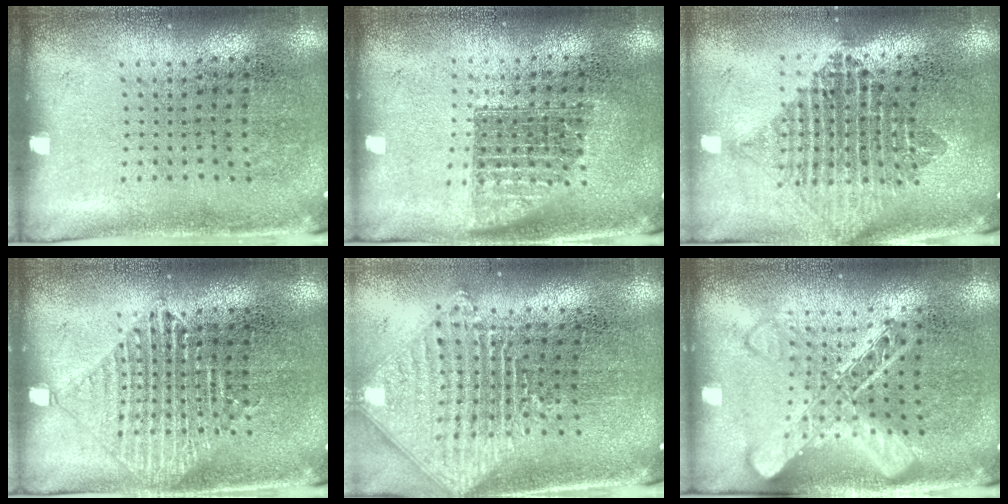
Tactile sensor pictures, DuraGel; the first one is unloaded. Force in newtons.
{"total": 1.3, "press": 1.1, "slide": 0.8}
{"total": 2.1, "press": 1.7, "slide": 1.2}
{"total": 1.9, "press": 1.8, "slide": 0.4}
{"total": 2.2, "press": 1.8, "slide": 1.3}
{"total": 2.4, "press": 2.4, "slide": 0.4}